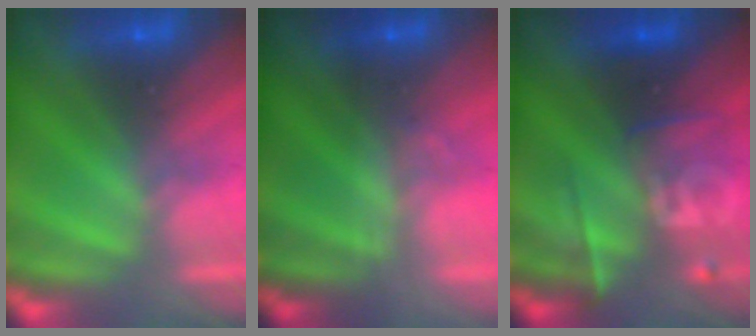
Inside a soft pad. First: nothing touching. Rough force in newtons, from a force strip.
{"total": 1.8}
{"total": 2.3}